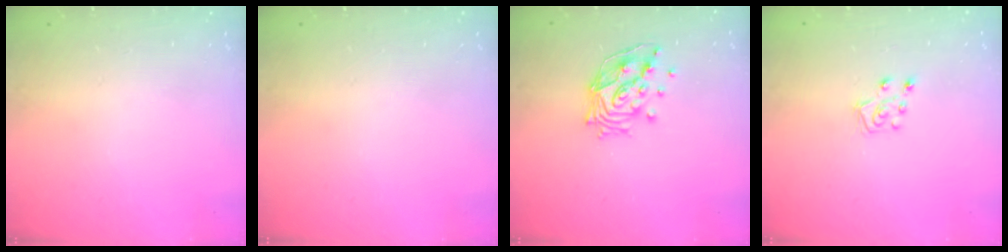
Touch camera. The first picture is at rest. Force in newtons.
{"total": 0.0}
{"total": 13.4, "press": 13.4, "slide": 1.6}
{"total": 6.8, "press": 6.8, "slide": 0.4}